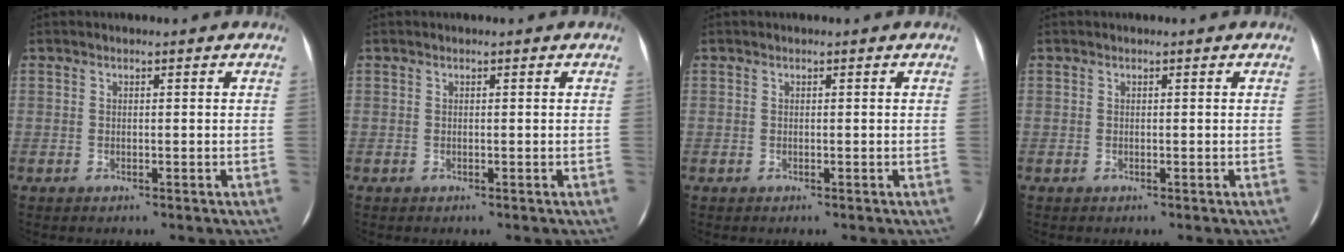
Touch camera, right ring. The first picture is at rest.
{"total": 0.0}
{"total": 0.0}
{"total": 0.0}